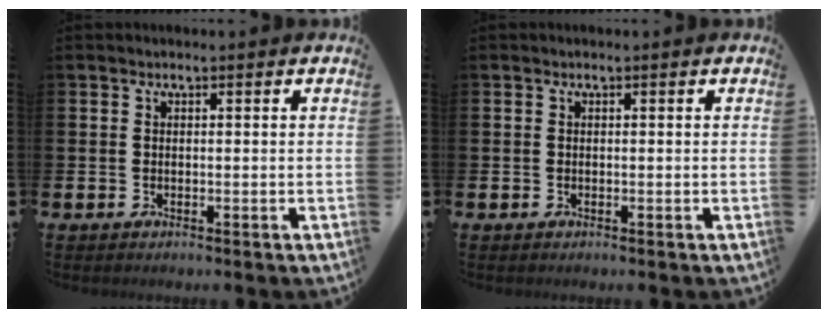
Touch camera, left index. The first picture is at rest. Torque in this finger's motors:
{"motor_torque": [-0.04, -0.01, 0.06, 0.02]}